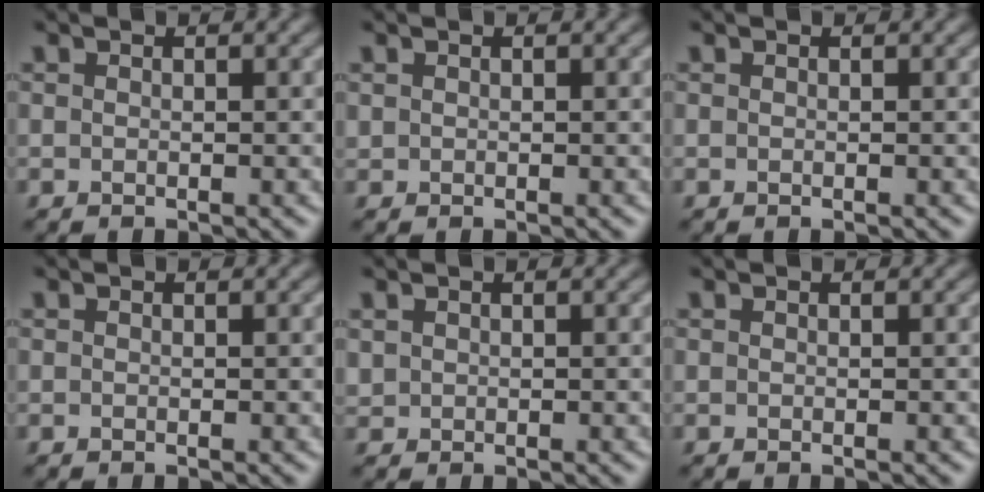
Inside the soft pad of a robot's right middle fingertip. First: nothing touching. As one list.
[{"total": 0.0}, {"total": 0.0}, {"total": 0.0}, {"total": 0.7, "force": [0.4, 0.5, 0.1], "torque": [-0.005, -0.002, 0.013]}, {"total": 0.0}]